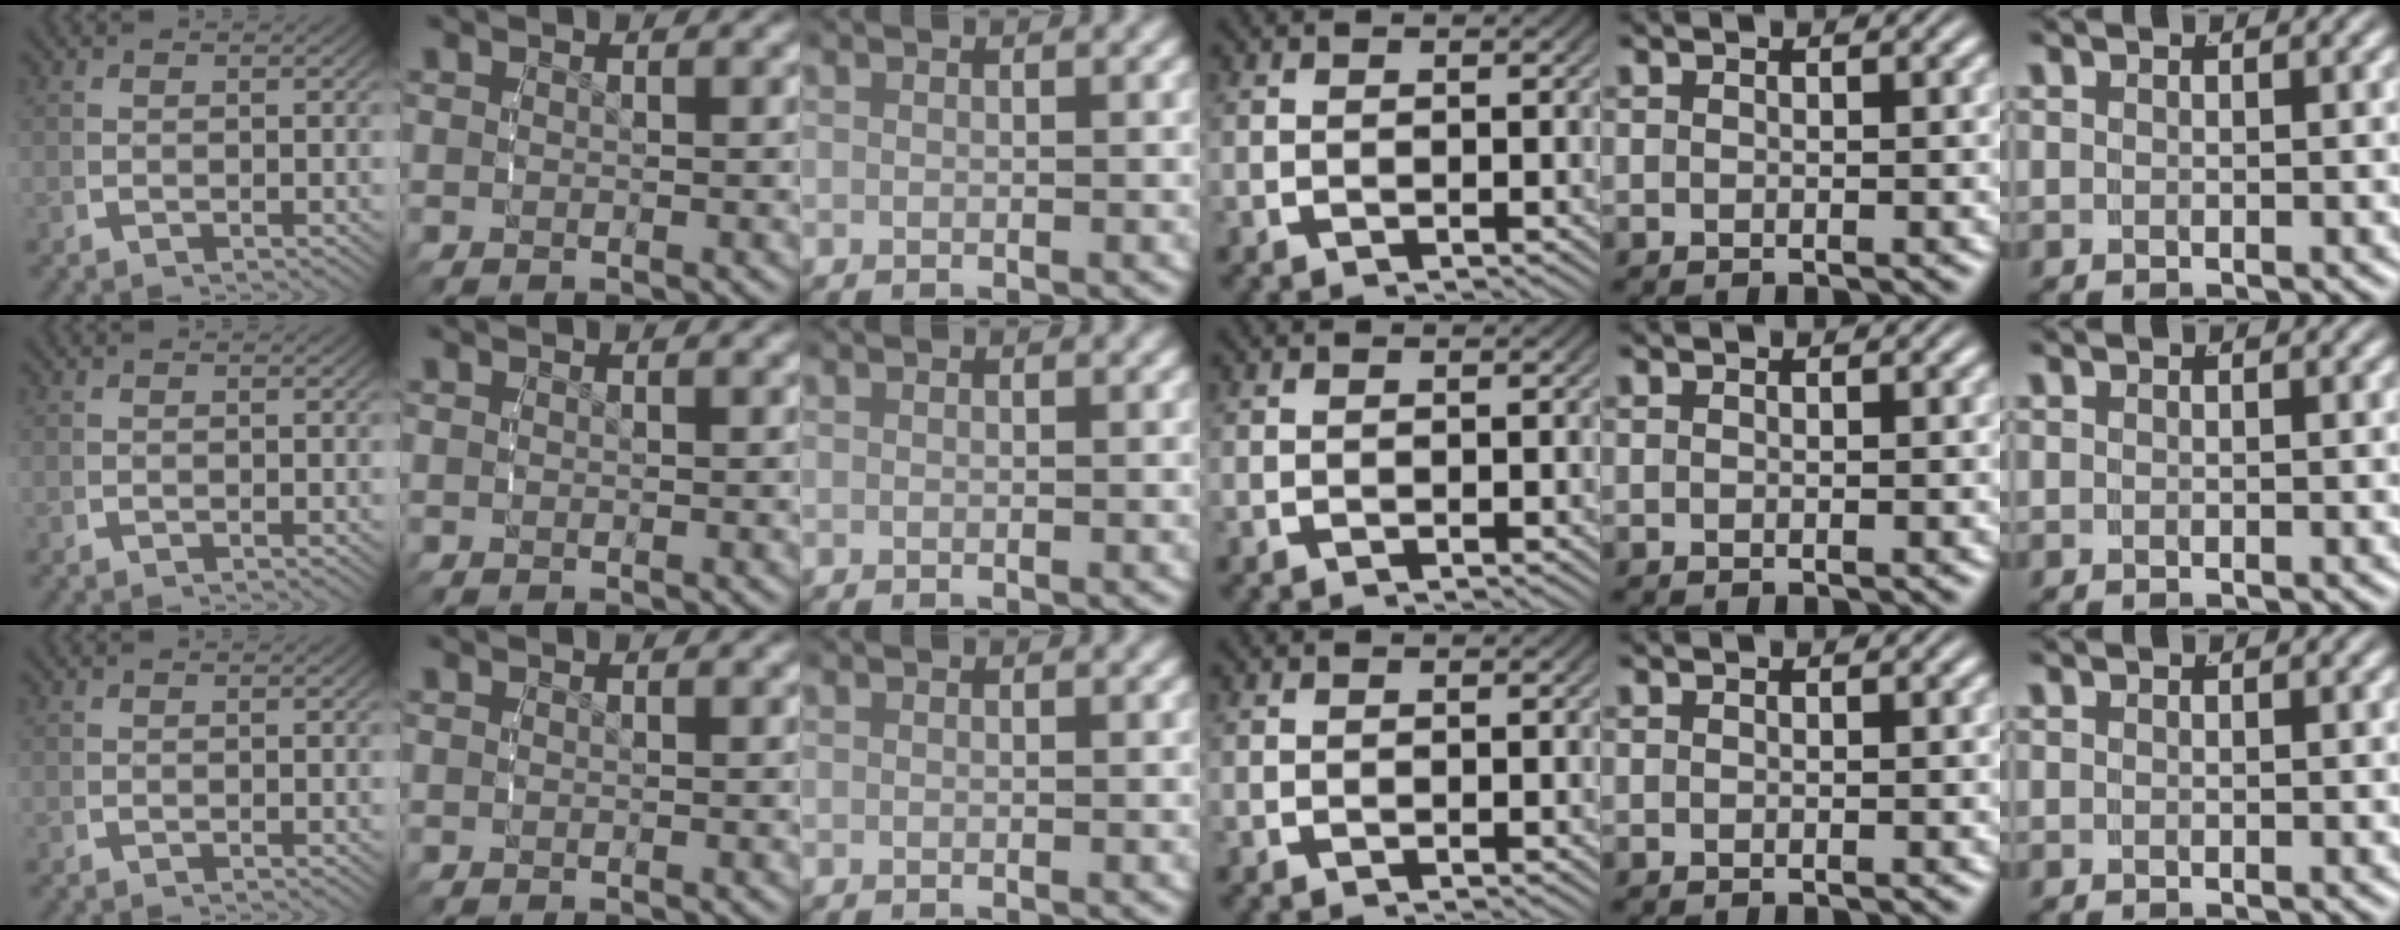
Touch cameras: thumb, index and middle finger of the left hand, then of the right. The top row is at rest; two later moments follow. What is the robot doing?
{"motion": "reach", "object": "napkin"}